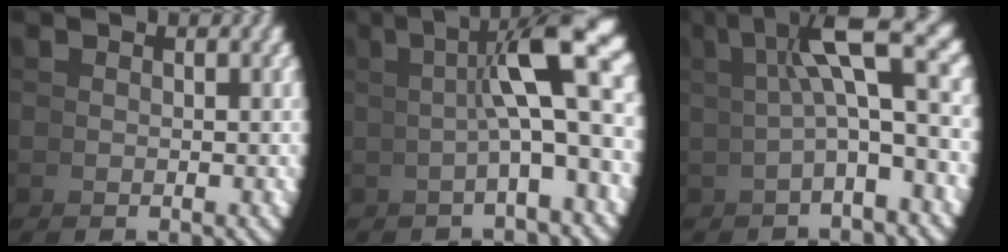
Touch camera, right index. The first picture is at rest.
{"total": 7.1, "force": [2.4, 1.0, 6.6], "torque": [-0.078, 0.024, 0.033]}
{"total": 6.2, "force": [2.9, 0.5, 5.5], "torque": [-0.066, 0.031, 0.044]}